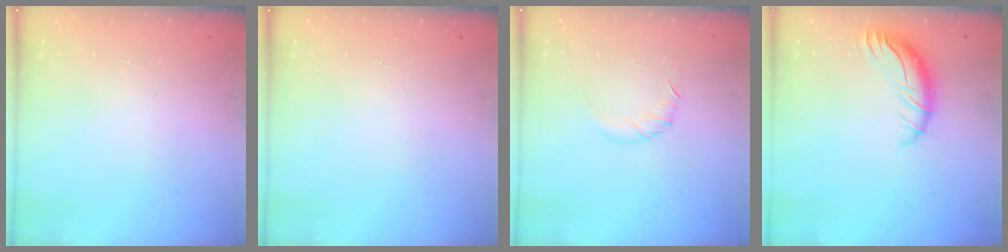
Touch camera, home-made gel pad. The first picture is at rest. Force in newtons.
{"total": 0.0}
{"total": 5.2, "press": 5.0, "slide": 1.4}
{"total": 10.9, "press": 10.6, "slide": 2.6}